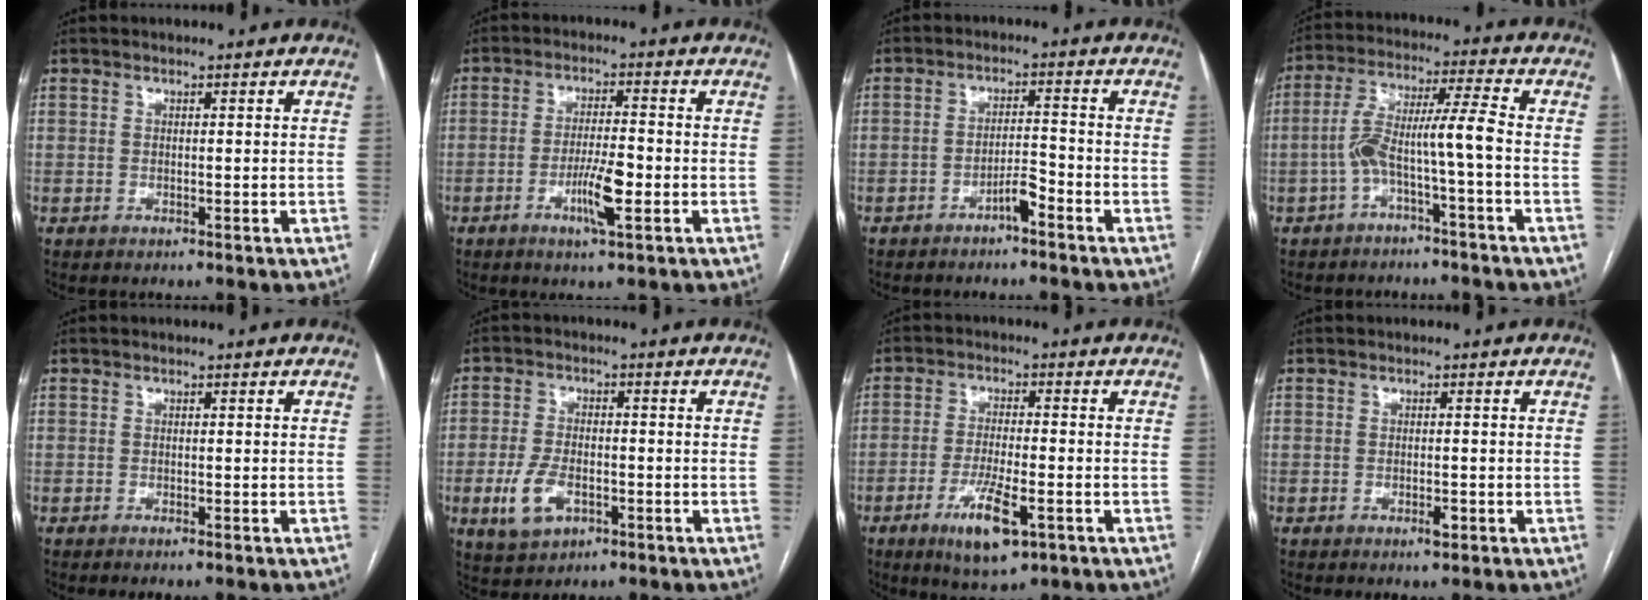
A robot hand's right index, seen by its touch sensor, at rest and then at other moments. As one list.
[{"total": 6.3, "force": [-2.3, 0.6, 5.8], "torque": [-0.109, -0.006, -0.040]}, {"total": 3.5, "force": [-2.4, 0.4, 2.5], "torque": [-0.039, 0.004, -0.043]}, {"total": 7.9, "force": [-2.6, -0.4, 7.4], "torque": [-0.143, 0.035, -0.047]}, {"total": 0.6, "force": [-0.5, -0.1, 0.3], "torque": [-0.009, -0.001, -0.008]}, {"total": 6.7, "force": [-2.6, 3.8, 5.0], "torque": [-0.112, -0.002, -0.042]}, {"total": 8.3, "force": [-3.9, 1.9, 7.1], "torque": [-0.133, -0.015, -0.060]}, {"total": 1.9, "force": [-0.8, 0.7, 1.5], "torque": [-0.023, 0.000, -0.010]}]